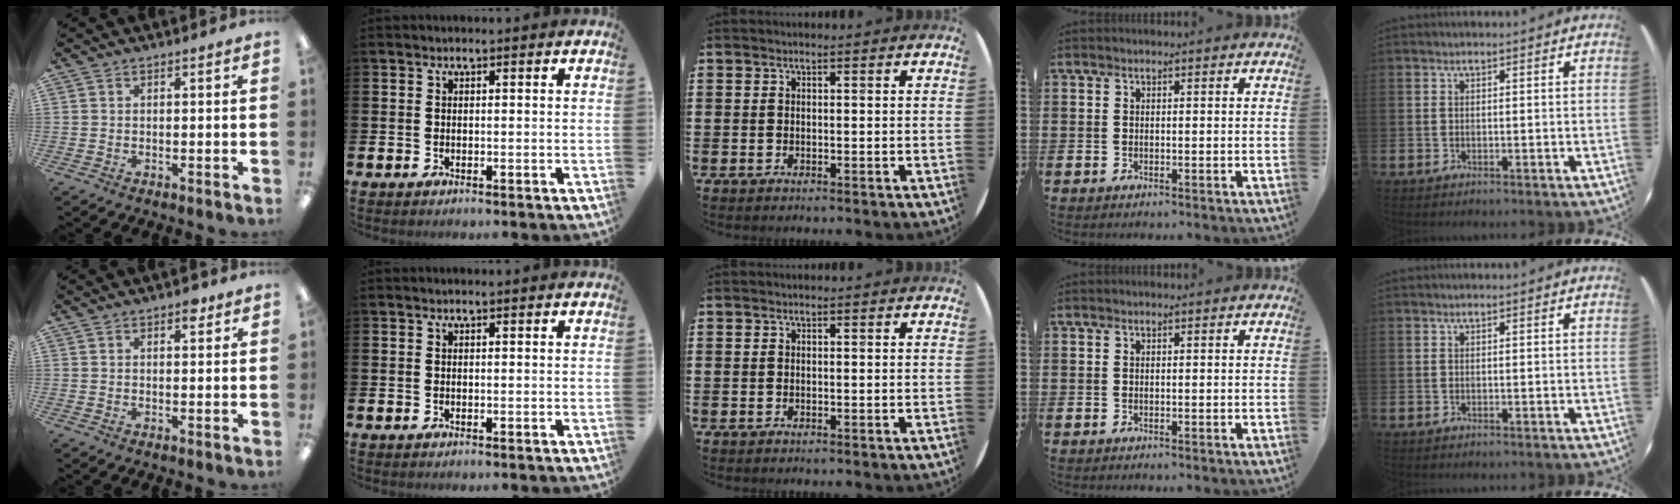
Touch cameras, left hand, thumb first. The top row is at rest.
{"thumb": {"total": 2.9, "force": [1.9, 1.5, 1.5], "torque": [-0.009, -0.006, 0.028]}}